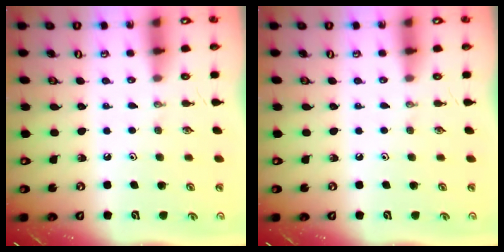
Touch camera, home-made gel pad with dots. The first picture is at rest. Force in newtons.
{"total": 0.0}